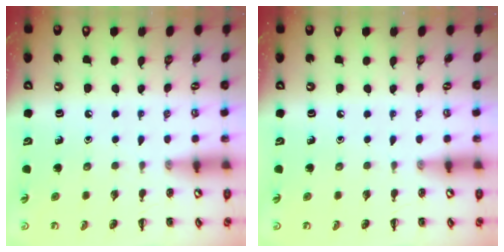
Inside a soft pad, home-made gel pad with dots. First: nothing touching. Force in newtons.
{"total": 0.0}